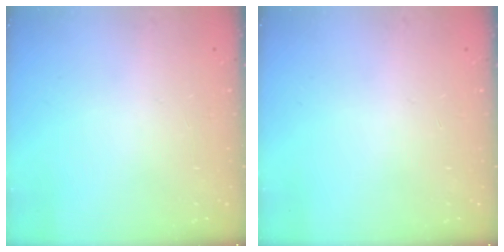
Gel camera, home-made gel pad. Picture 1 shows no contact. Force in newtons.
{"total": 0.0}